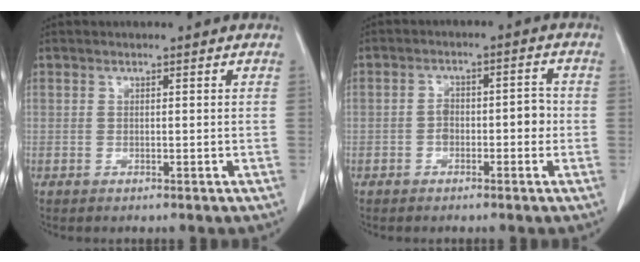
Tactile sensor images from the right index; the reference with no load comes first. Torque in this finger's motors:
{"motor_torque": [0.61, -0.25, 0.12, 0.04]}